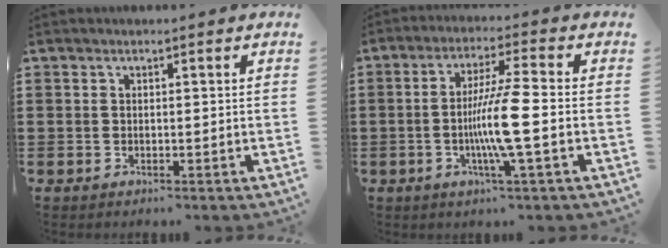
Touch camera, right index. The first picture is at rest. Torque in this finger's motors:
{"motor_torque": [1.89, 0.25, 0.44, 0.14]}